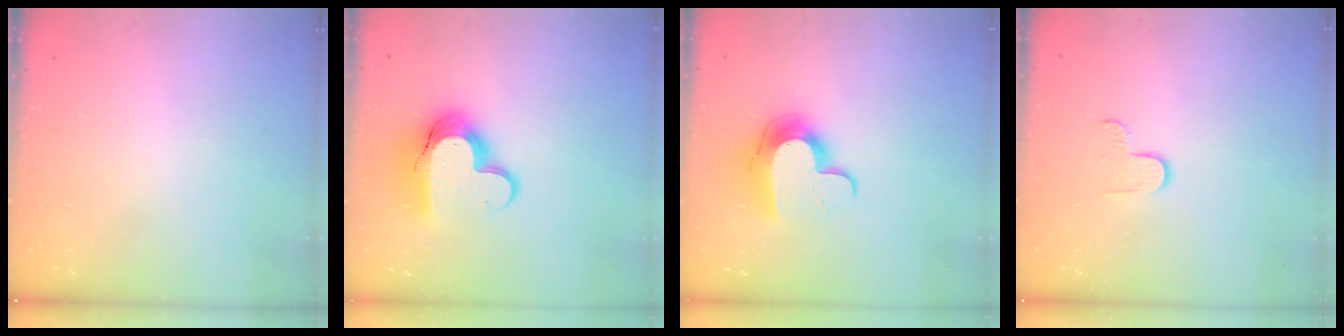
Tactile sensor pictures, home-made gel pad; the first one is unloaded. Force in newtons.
{"total": 14.0, "press": 13.9, "slide": 0.7}
{"total": 12.1, "press": 12.0, "slide": 0.9}
{"total": 2.9, "press": 2.9, "slide": 0.3}